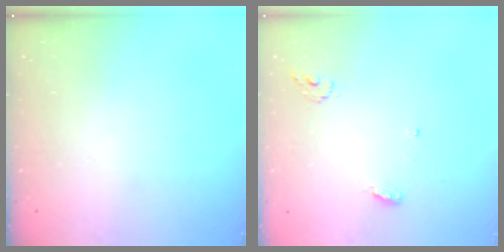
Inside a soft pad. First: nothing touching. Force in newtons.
{"total": 5.1, "press": 5.1, "slide": 0.4}